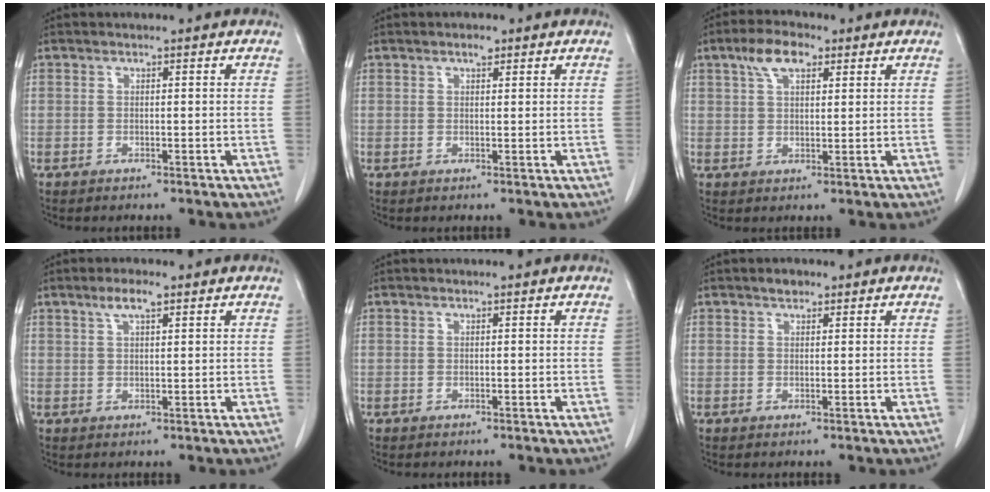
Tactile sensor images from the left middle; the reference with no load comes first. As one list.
[{"total": 1.2, "force": [0.8, 0.5, 0.8], "torque": [-0.014, 0.001, 0.013]}, {"total": 5.7, "force": [3.2, 2.4, 4.1], "torque": [-0.083, 0.016, 0.058]}, {"total": 3.2, "force": [2.0, 0.6, 2.4], "torque": [-0.050, 0.006, 0.038]}, {"total": 0.0}, {"total": 1.5, "force": [1.1, 0.8, 0.7], "torque": [-0.016, 0.004, 0.017]}]